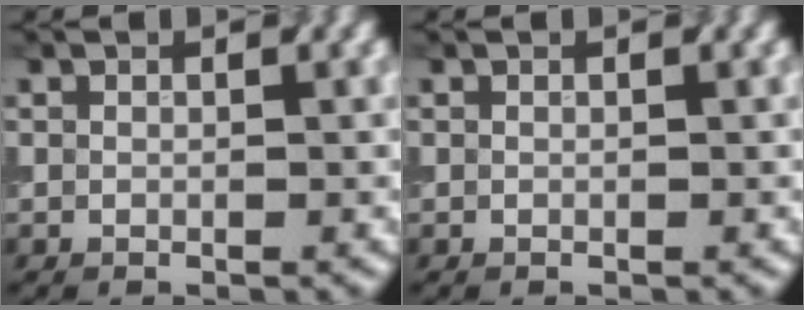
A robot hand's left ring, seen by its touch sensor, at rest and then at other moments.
{"total": 0.0}